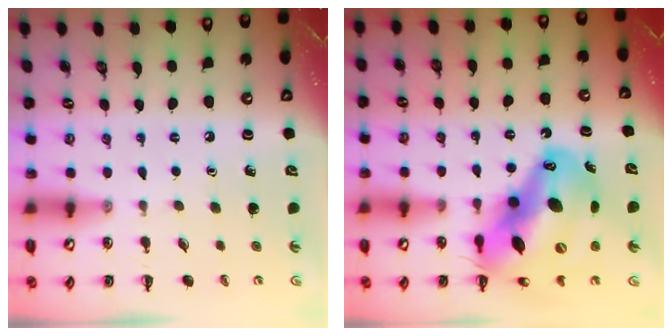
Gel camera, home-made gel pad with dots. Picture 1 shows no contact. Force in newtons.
{"total": 22.3, "press": 21.4, "slide": 6.3}